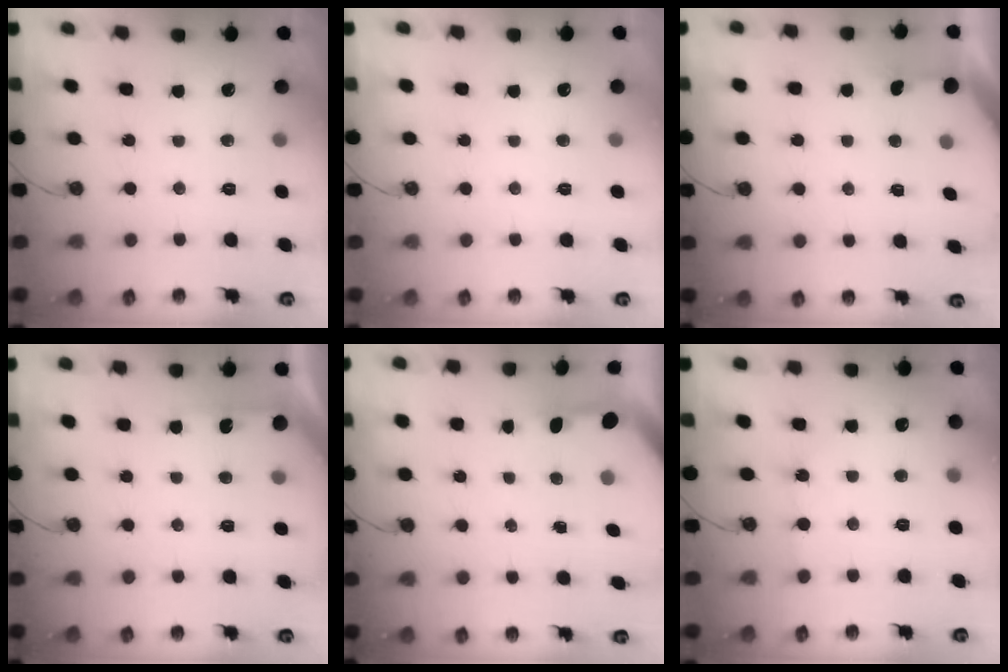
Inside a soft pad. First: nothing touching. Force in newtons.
{"total": 0.0}
{"total": 2.7, "press": 2.7, "slide": 0.3}
{"total": 4.3, "press": 4.3, "slide": 0.5}
{"total": 3.1, "press": 3.1, "slide": 0.2}
{"total": 2.7, "press": 2.7, "slide": 0.5}